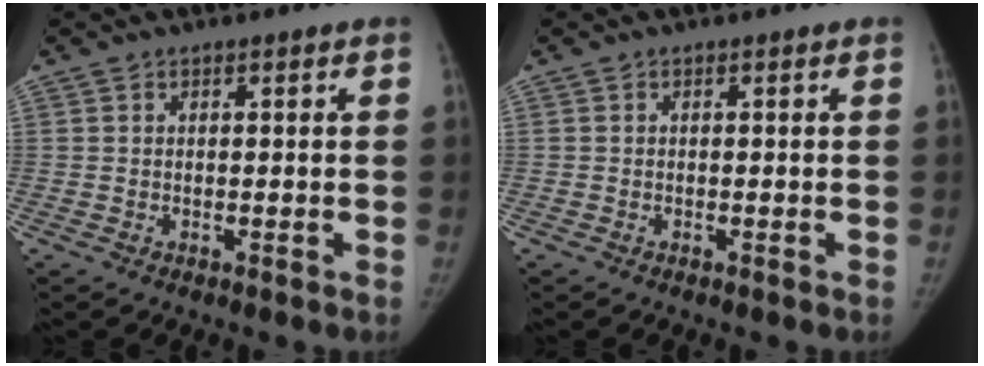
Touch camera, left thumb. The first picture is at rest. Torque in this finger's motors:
{"motor_torque": [0.01, 0.01, 0.12, -0.11, 0.00]}